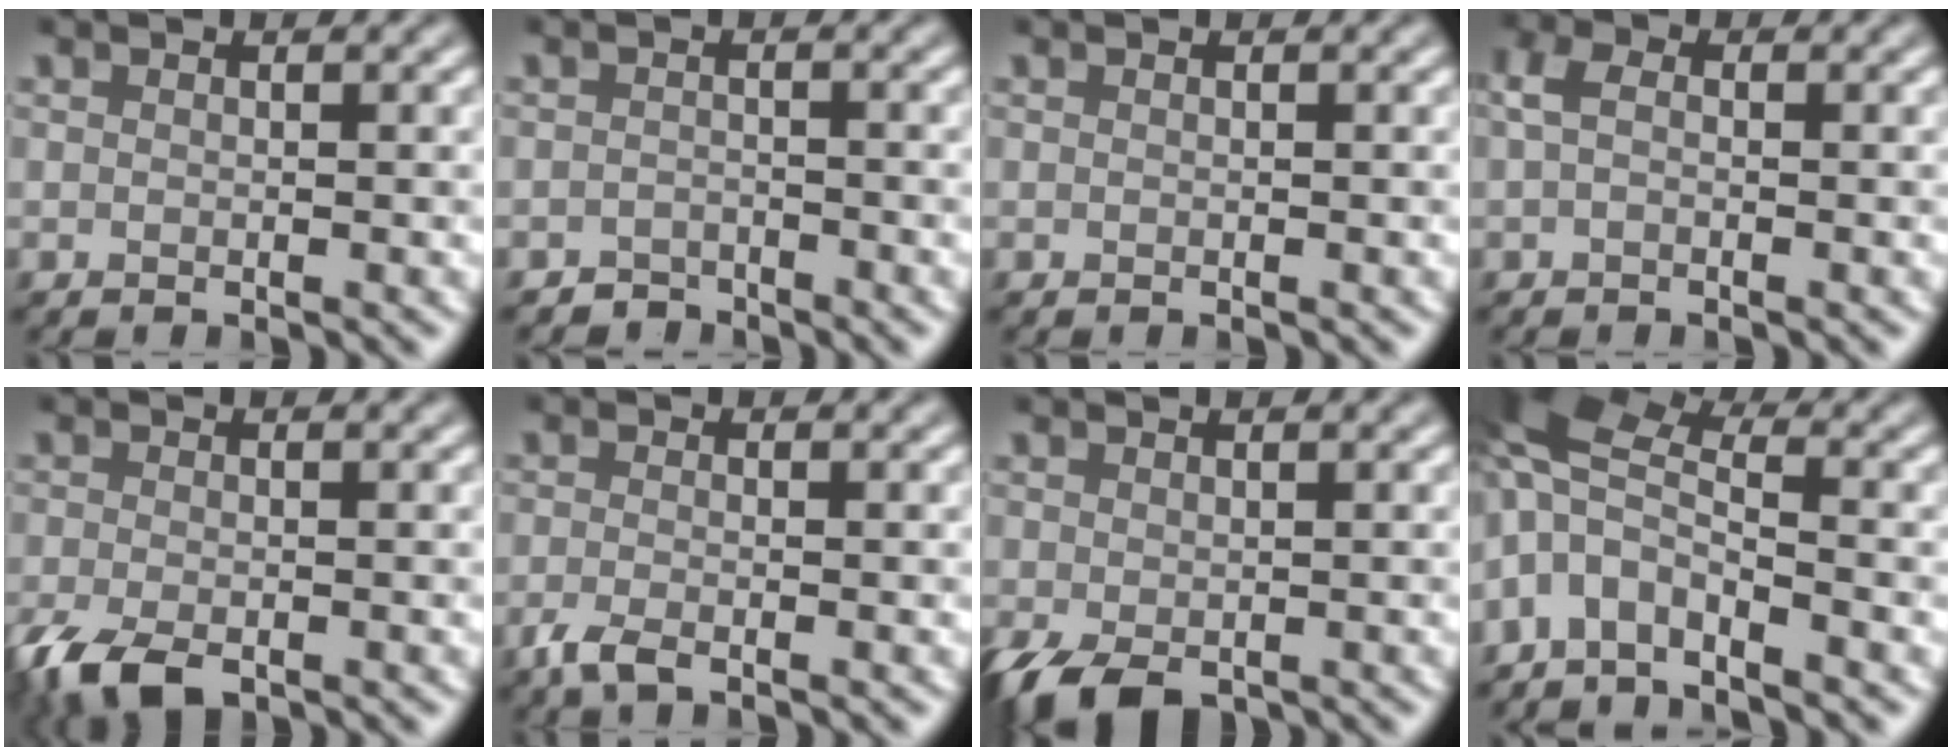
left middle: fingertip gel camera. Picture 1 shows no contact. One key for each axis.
{"total": 1.5, "fx": -1.4, "fy": 0.6, "fz": -0.2, "tx": 0.008, "ty": 0.006, "tz": -0.027}
{"total": 0.0}
{"total": 1.6, "fx": -0.1, "fy": 1.0, "fz": 1.3, "tx": -0.029, "ty": 0.006, "tz": -0.008}
{"total": 4.5, "fx": -2.7, "fy": 2.1, "fz": 3.0, "tx": -0.058, "ty": -0.010, "tz": -0.054}
{"total": 2.0, "fx": -1.3, "fy": 0.6, "fz": 1.4, "tx": -0.033, "ty": -0.006, "tz": -0.031}
{"total": 3.3, "fx": -1.7, "fy": 1.8, "fz": 2.1, "tx": -0.041, "ty": -0.010, "tz": -0.029}
{"total": 5.3, "fx": -2.6, "fy": 2.5, "fz": 3.8, "tx": -0.076, "ty": 0.007, "tz": -0.064}